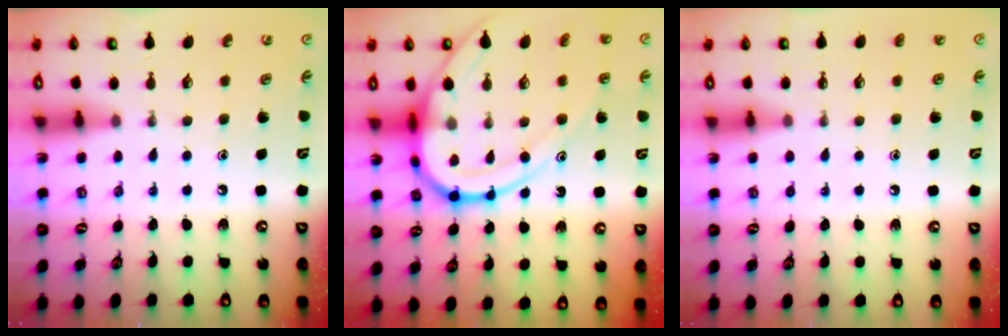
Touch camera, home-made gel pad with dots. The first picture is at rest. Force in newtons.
{"total": 18.6, "press": 18.5, "slide": 1.8}
{"total": 0.7, "press": 0.7, "slide": 0.0}